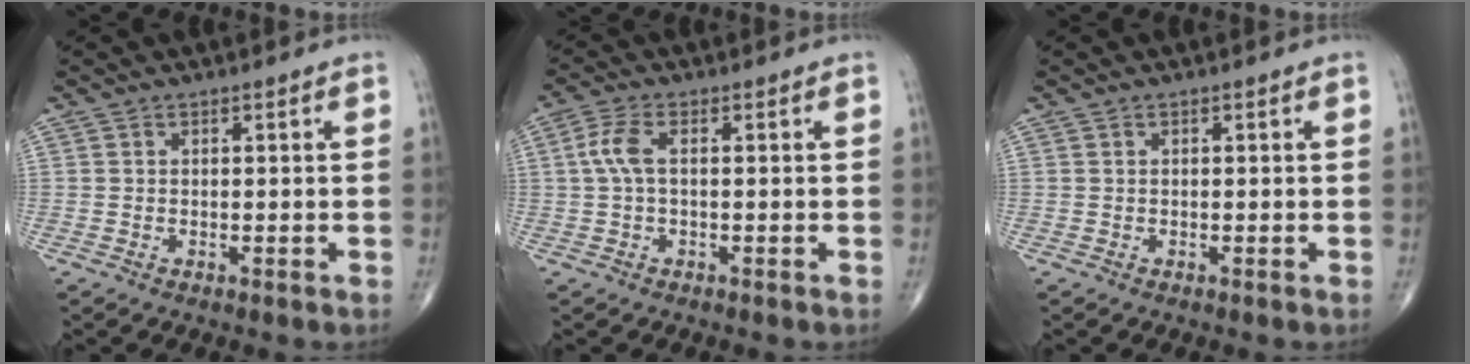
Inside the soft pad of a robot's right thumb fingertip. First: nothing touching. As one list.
[{"total": 4.3, "force": [0.4, 1.8, 3.9], "torque": [-0.102, 0.010, 0.005]}, {"total": 0.0}]